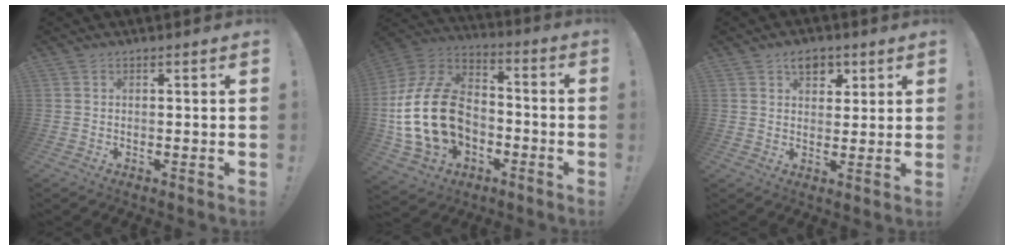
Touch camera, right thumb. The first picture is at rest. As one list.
[{"total": 21.8, "force": [-3.7, 15.5, 14.8], "torque": [-0.290, 0.033, -0.050]}, {"total": 6.6, "force": [3.4, 4.5, 3.3], "torque": [-0.030, -0.009, 0.057]}]